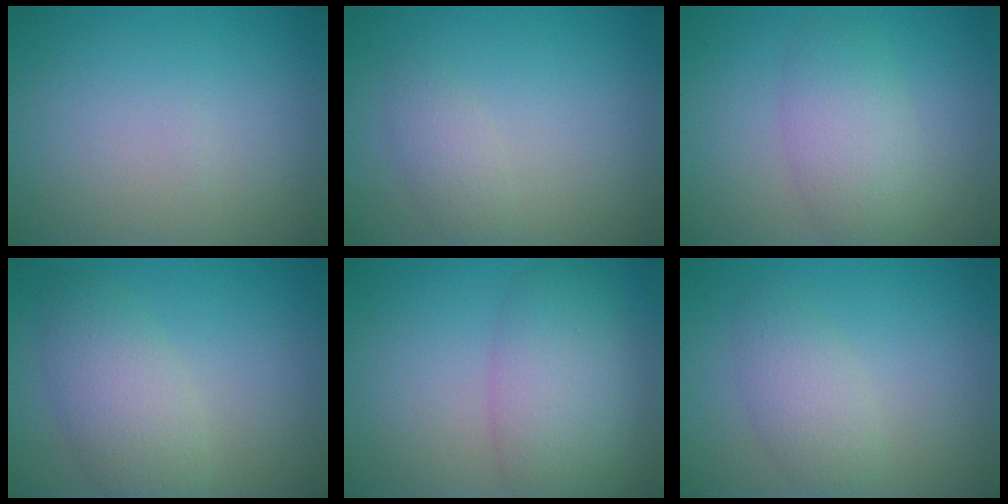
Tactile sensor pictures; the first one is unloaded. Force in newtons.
{"total": 1.6, "press": 1.6, "slide": 0.1}
{"total": 2.4, "press": 2.4, "slide": 0.3}
{"total": 4.3, "press": 4.3, "slide": 0.0}
{"total": 5.7, "press": 5.7, "slide": 0.5}
{"total": 2.6, "press": 2.6, "slide": 0.1}